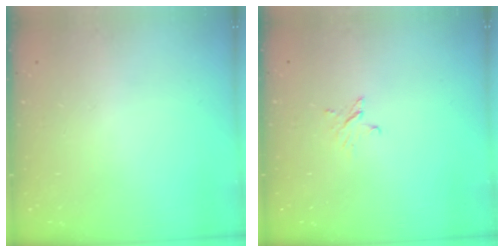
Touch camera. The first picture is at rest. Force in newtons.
{"total": 2.4, "press": 2.4, "slide": 0.2}